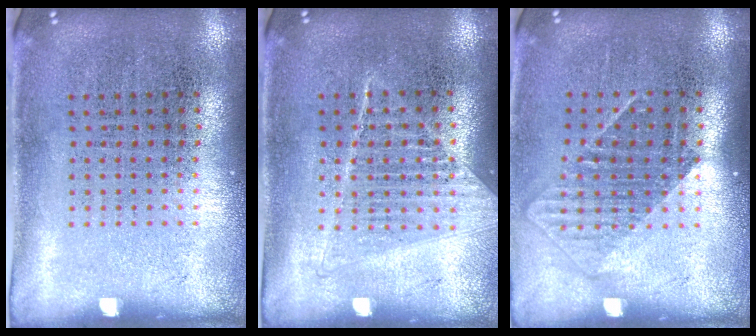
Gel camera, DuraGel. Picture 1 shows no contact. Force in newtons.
{"total": 1.1, "press": 1.0, "slide": 0.3}
{"total": 1.3, "press": 0.9, "slide": 0.8}